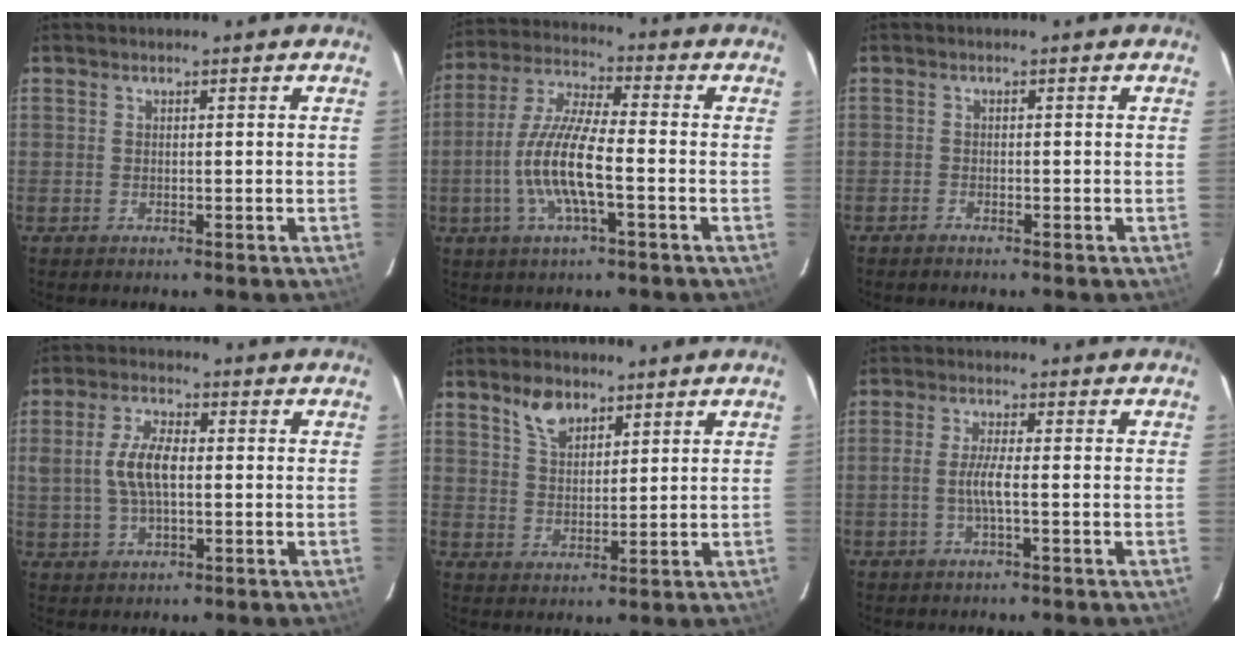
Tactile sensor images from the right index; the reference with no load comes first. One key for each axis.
{"total": 12.2, "fx": -3.2, "fy": 2.3, "fz": 11.5, "tx": -0.241, "ty": -0.001, "tz": -0.063}
{"total": 0.8, "fx": -0.8, "fy": 0.3, "fz": 0.0, "tx": -0.006, "ty": 0.003, "tz": -0.016}
{"total": 7.7, "fx": 0.1, "fy": 3.7, "fz": 6.8, "tx": -0.134, "ty": 0.008, "tz": 0.005}
{"total": 5.8, "fx": 4.0, "fy": 3.0, "fz": 2.9, "tx": -0.047, "ty": 0.006, "tz": 0.075}
{"total": 3.9, "fx": -1.0, "fy": 0.2, "fz": 3.8, "tx": -0.077, "ty": 0.000, "tz": -0.020}